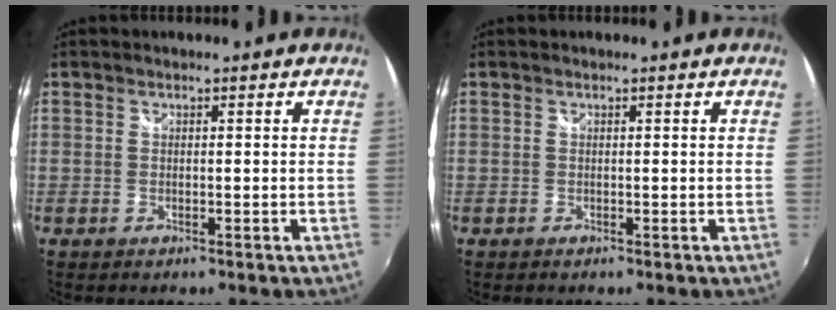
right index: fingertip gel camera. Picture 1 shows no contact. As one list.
[{"total": 0.0}]